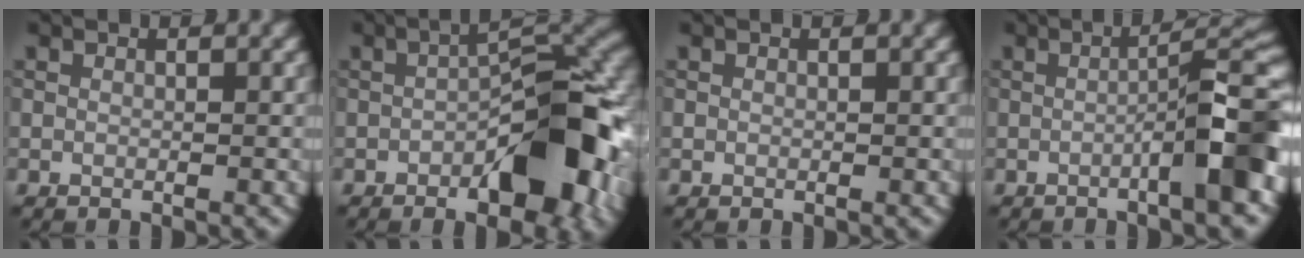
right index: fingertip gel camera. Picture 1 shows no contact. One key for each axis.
{"total": 10.8, "fx": -3.5, "fy": 4.4, "fz": 9.2, "tx": -0.119, "ty": 0.014, "tz": -0.060}
{"total": 0.0}
{"total": 7.2, "fx": -2.0, "fy": 1.0, "fz": 6.9, "tx": -0.090, "ty": 0.021, "tz": -0.037}